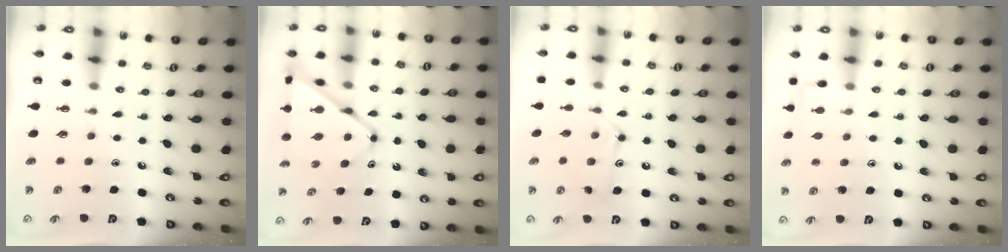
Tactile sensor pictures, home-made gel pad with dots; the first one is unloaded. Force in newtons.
{"total": 11.8, "press": 11.8, "slide": 0.8}
{"total": 11.8, "press": 11.8, "slide": 0.2}
{"total": 6.3, "press": 6.3, "slide": 0.7}